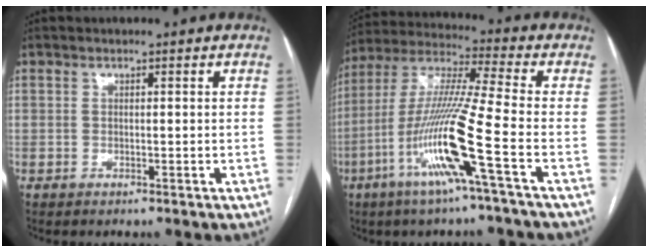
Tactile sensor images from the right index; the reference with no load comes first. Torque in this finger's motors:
{"motor_torque": [2.14, 0.00, 1.05, 0.21]}